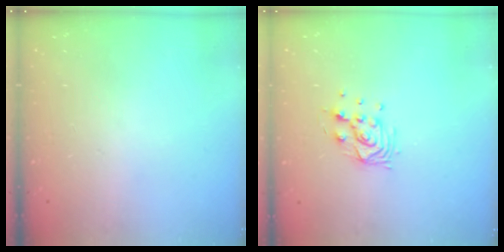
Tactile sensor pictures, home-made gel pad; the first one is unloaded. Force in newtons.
{"total": 9.0, "press": 8.9, "slide": 1.5}